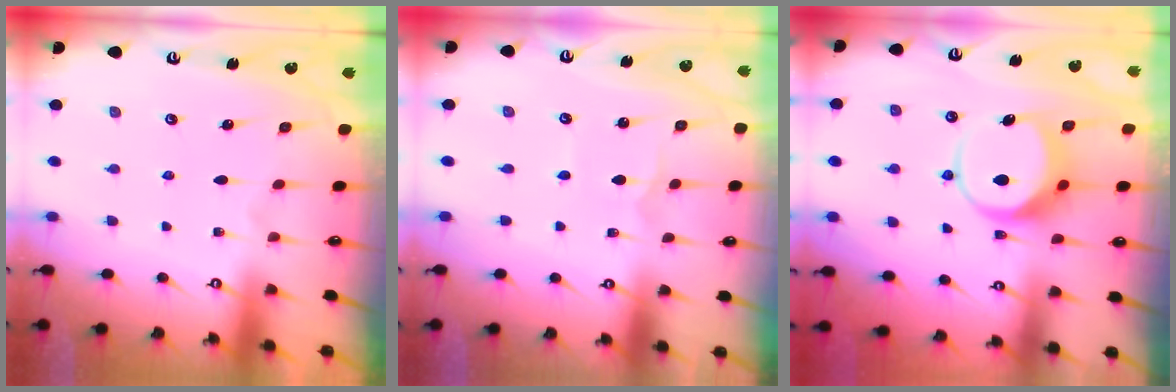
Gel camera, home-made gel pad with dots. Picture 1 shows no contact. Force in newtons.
{"total": 1.1, "press": 1.1, "slide": 0.2}
{"total": 8.6, "press": 8.6, "slide": 0.6}